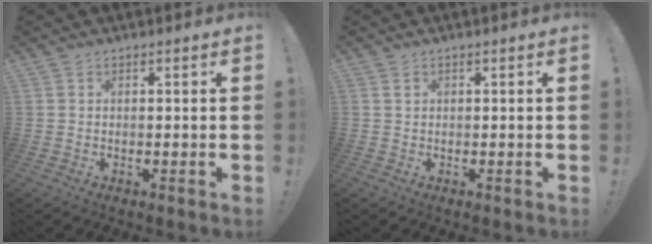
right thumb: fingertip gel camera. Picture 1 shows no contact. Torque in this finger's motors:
{"motor_torque": [0.68, -0.61, -0.55, -0.96, -0.26]}